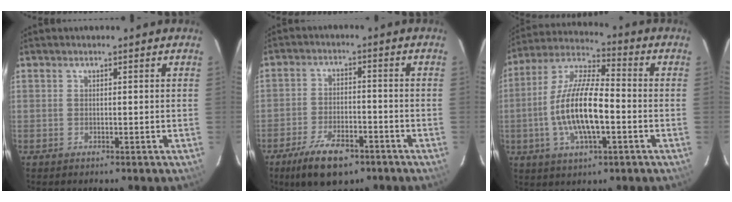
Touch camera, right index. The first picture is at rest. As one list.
[{"total": 11.2, "force": [-7.5, 4.6, 7.0], "torque": [-0.158, -0.015, -0.124]}, {"total": 15.3, "force": [-3.1, 4.9, 14.2], "torque": [-0.284, 0.000, -0.061]}]